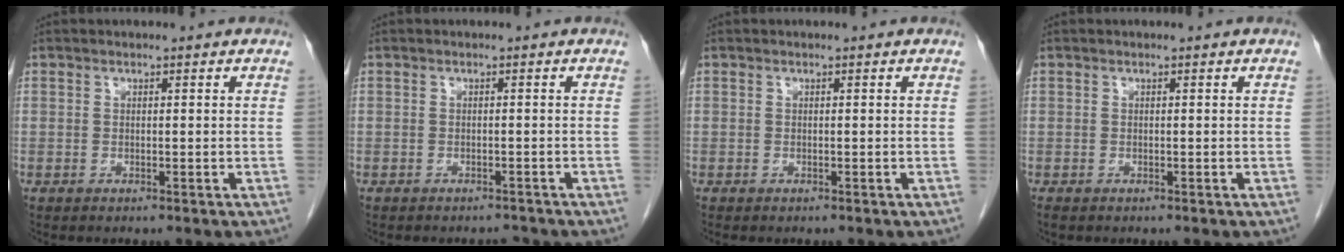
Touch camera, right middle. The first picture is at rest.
{"total": 2.3, "force": [-2.2, 0.6, 0.1], "torque": [0.001, -0.005, -0.029]}
{"total": 0.5, "force": [-0.5, 0.2, 0.1], "torque": [-0.005, 0.001, -0.007]}
{"total": 0.8, "force": [-0.6, 0.3, 0.3], "torque": [-0.007, -0.001, -0.008]}